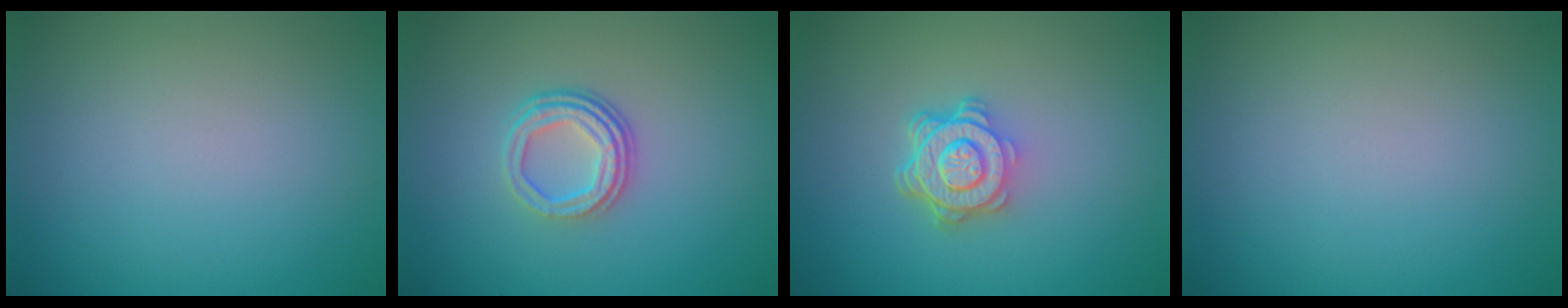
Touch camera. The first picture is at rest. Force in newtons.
{"total": 3.5, "press": 2.5, "slide": 2.5}
{"total": 4.7, "press": 3.4, "slide": 3.2}
{"total": 0.0}